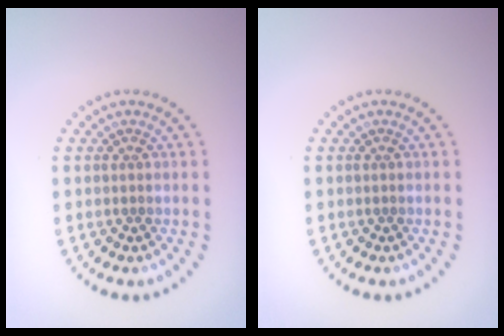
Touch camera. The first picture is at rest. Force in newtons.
{"total": 0.0}